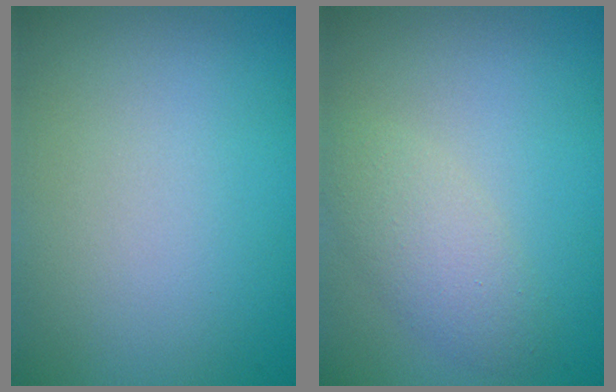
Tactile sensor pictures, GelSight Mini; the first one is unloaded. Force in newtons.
{"total": 2.8, "press": 2.8, "slide": 0.1}